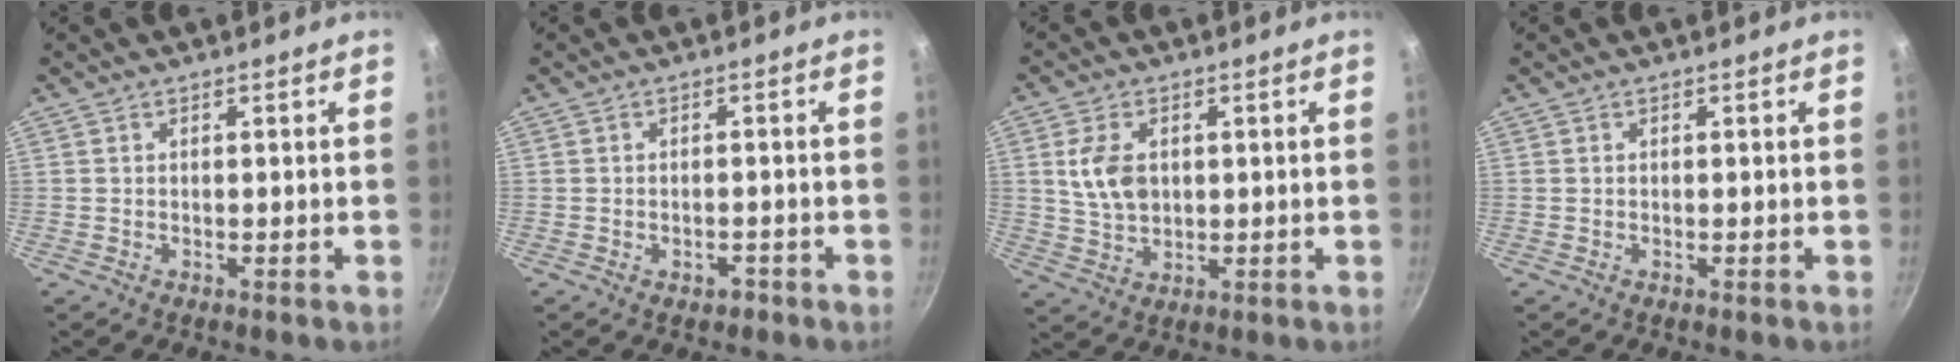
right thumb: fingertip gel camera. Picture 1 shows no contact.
{"total": 1.9, "force": [-1.2, 1.2, 1.0], "torque": [-0.007, 0.011, -0.013]}
{"total": 7.5, "force": [1.5, 5.0, 5.4], "torque": [-0.095, -0.006, 0.030]}
{"total": 0.0}